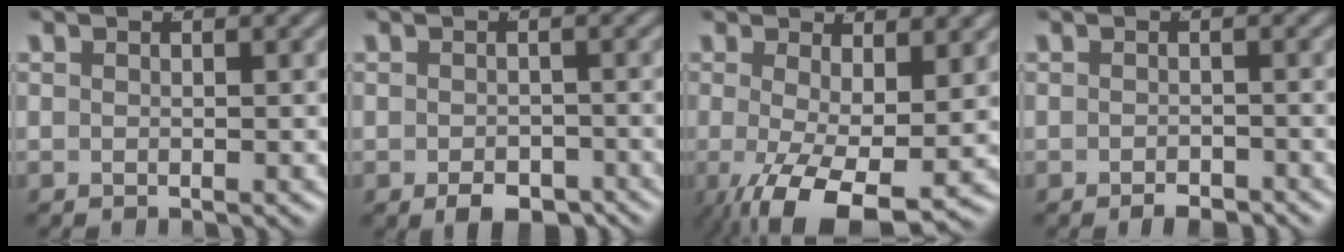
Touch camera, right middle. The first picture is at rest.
{"total": 3.1, "force": [-2.6, 0.9, 1.3], "torque": [-0.007, -0.018, -0.035]}
{"total": 7.5, "force": [-3.7, 2.5, 6.0], "torque": [-0.116, -0.054, -0.029]}
{"total": 1.9, "force": [-1.8, 0.1, 0.6], "torque": [-0.007, -0.007, -0.026]}